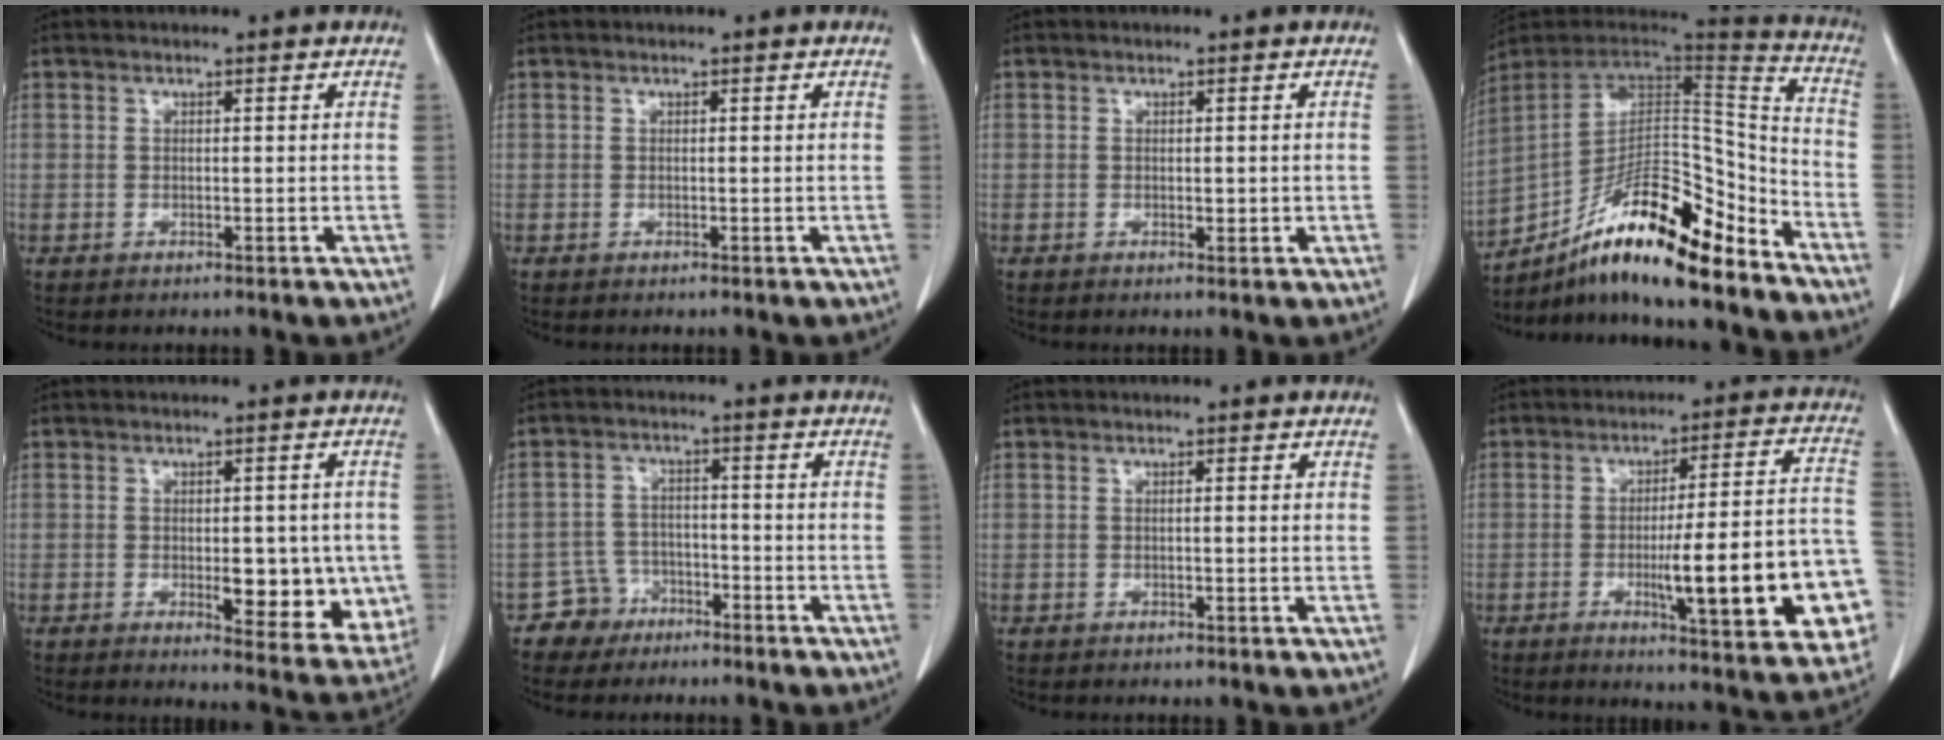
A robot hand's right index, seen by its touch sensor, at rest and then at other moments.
{"total": 0.0}
{"total": 1.2, "force": [-0.1, 0.6, 1.0], "torque": [-0.013, -0.001, 0.002]}
{"total": 21.3, "force": [-15.1, 4.4, 14.3], "torque": [-0.226, 0.014, -0.257]}
{"total": 10.6, "force": [-1.6, 4.6, 9.4], "torque": [-0.102, -0.007, -0.008]}
{"total": 4.7, "force": [-3.1, 3.5, -0.4], "torque": [0.014, 0.014, -0.055]}
{"total": 0.8, "force": [0.1, 0.0, 0.7], "torque": [-0.013, 0.001, 0.002]}
{"total": 18.5, "force": [-4.8, 2.8, 17.7], "torque": [-0.179, 0.024, -0.053]}